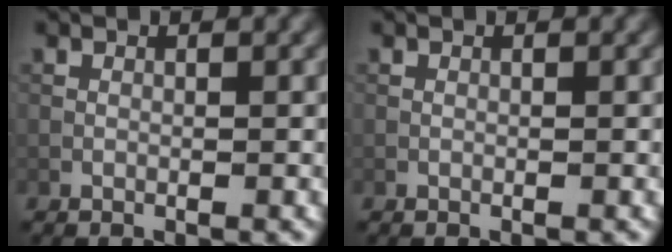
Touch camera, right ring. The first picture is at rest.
{"total": 0.0}